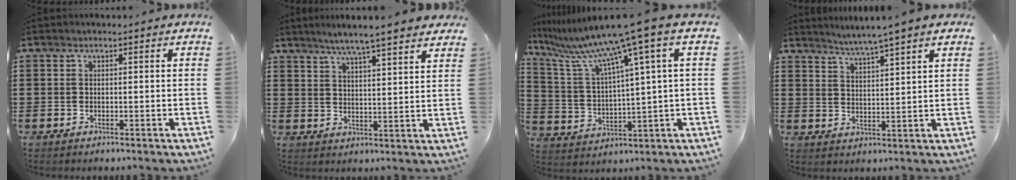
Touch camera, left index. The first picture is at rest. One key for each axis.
{"total": 5.3, "fx": 4.6, "fy": -0.4, "fz": 2.4, "tx": -0.063, "ty": -0.020, "tz": 0.079}
{"total": 10.4, "fx": 7.0, "fy": -0.7, "fz": 7.6, "tx": -0.184, "ty": -0.049, "tz": 0.104}
{"total": 3.3, "fx": 2.9, "fy": -1.2, "fz": 1.0, "tx": -0.028, "ty": -0.019, "tz": 0.047}